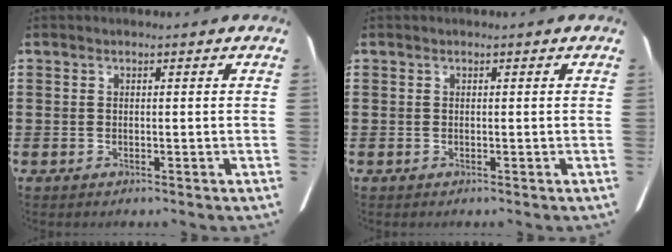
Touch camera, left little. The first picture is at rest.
{"total": 0.0}